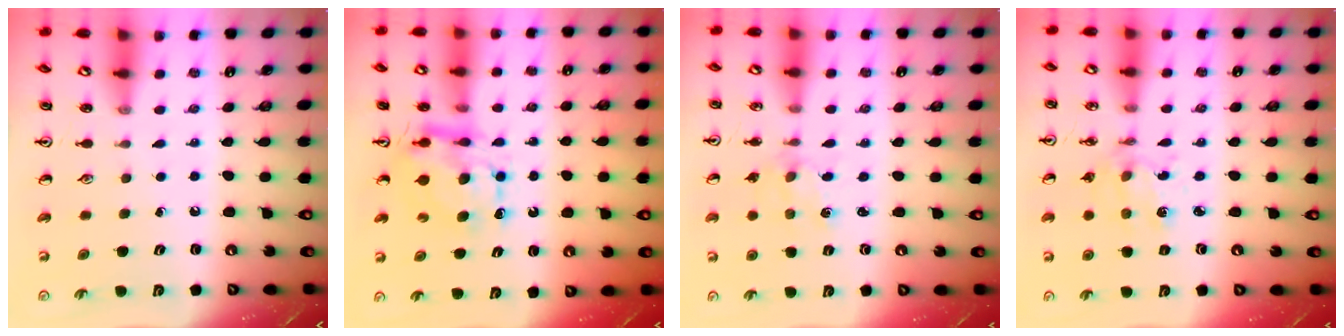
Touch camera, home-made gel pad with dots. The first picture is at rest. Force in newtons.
{"total": 9.1, "press": 9.1, "slide": 0.3}
{"total": 3.0, "press": 3.0, "slide": 0.3}
{"total": 2.4, "press": 2.4, "slide": 0.5}